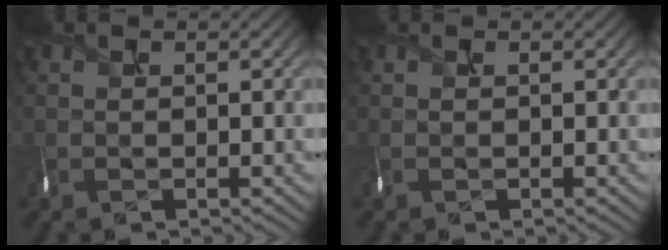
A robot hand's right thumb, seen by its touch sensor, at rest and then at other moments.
{"total": 0.0}